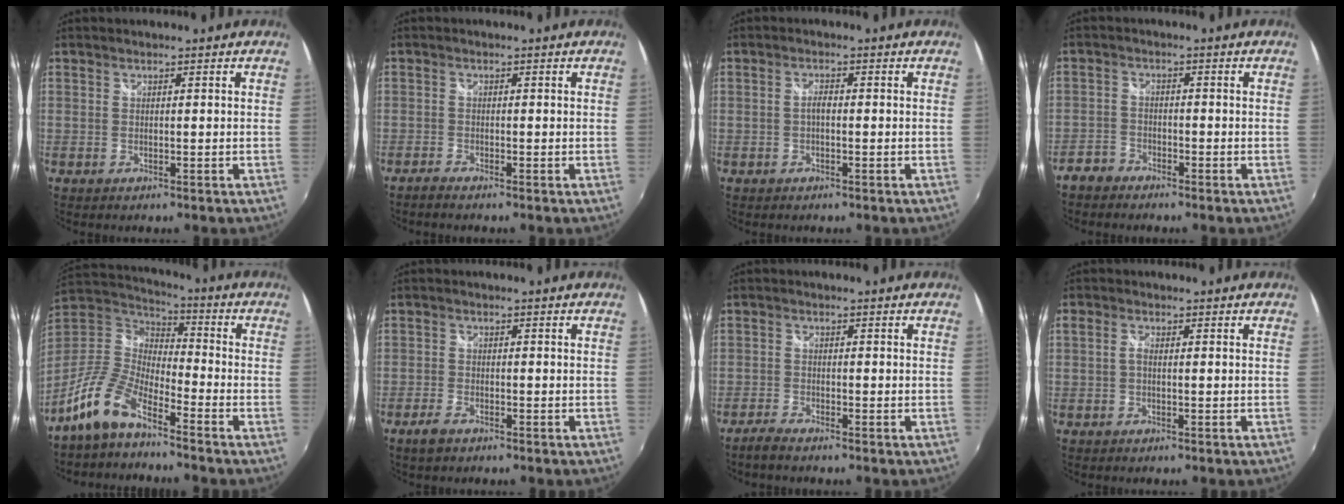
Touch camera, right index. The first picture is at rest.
{"total": 1.7, "force": [-1.6, 0.3, 0.5], "torque": [-0.020, -0.005, -0.035]}
{"total": 1.5, "force": [-0.4, 0.6, 1.3], "torque": [-0.026, 0.006, -0.009]}
{"total": 3.6, "force": [-3.0, 1.9, 0.5], "torque": [-0.018, 0.007, -0.061]}
{"total": 11.2, "force": [-7.8, 4.1, 6.9], "torque": [-0.152, 0.009, -0.163]}
{"total": 3.1, "force": [-2.3, 1.4, 1.5], "torque": [-0.042, -0.004, -0.046]}
{"total": 2.8, "force": [-2.5, 0.5, 1.1], "torque": [-0.039, -0.005, -0.053]}
{"total": 1.4, "force": [-0.2, 0.8, 1.2], "torque": [-0.024, 0.004, -0.007]}